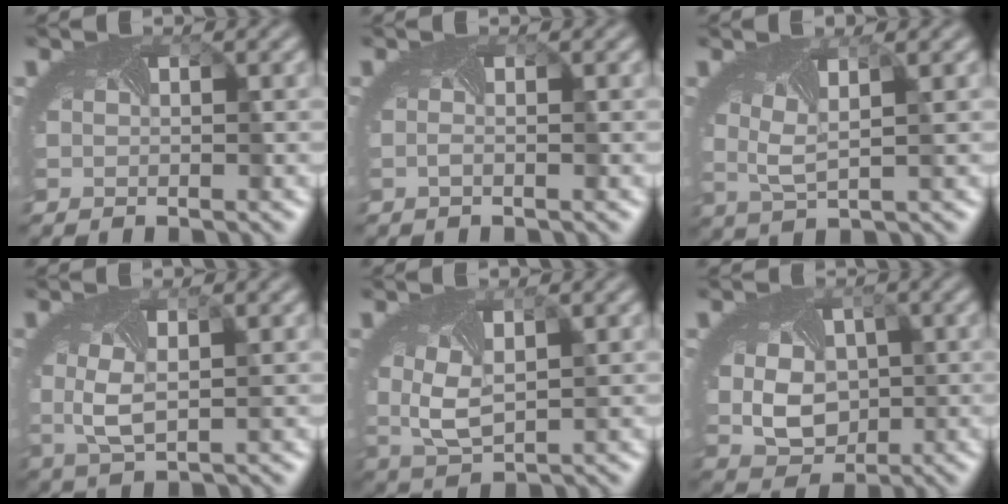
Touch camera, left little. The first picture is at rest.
{"total": 0.7, "force": [-0.4, -0.5, 0.2], "torque": [-0.012, 0.000, -0.010]}
{"total": 2.3, "force": [0.9, 0.3, 2.1], "torque": [-0.051, 0.000, 0.018]}
{"total": 3.0, "force": [0.3, 1.1, 2.7], "torque": [-0.077, 0.000, 0.007]}
{"total": 4.0, "force": [0.6, 2.1, 3.4], "torque": [-0.089, -0.005, 0.018]}
{"total": 5.4, "force": [-0.1, 4.2, 3.4], "torque": [-0.068, -0.011, 0.009]}